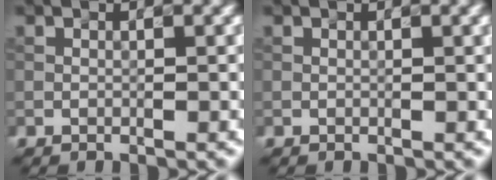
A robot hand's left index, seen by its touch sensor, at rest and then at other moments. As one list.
[{"total": 0.8, "force": [0.3, 0.1, 0.7], "torque": [-0.010, 0.003, 0.003]}]